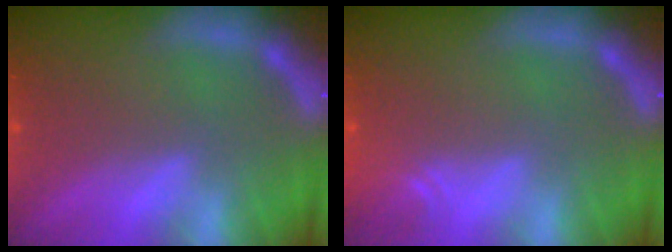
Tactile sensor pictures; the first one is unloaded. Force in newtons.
{"total": 2.4}